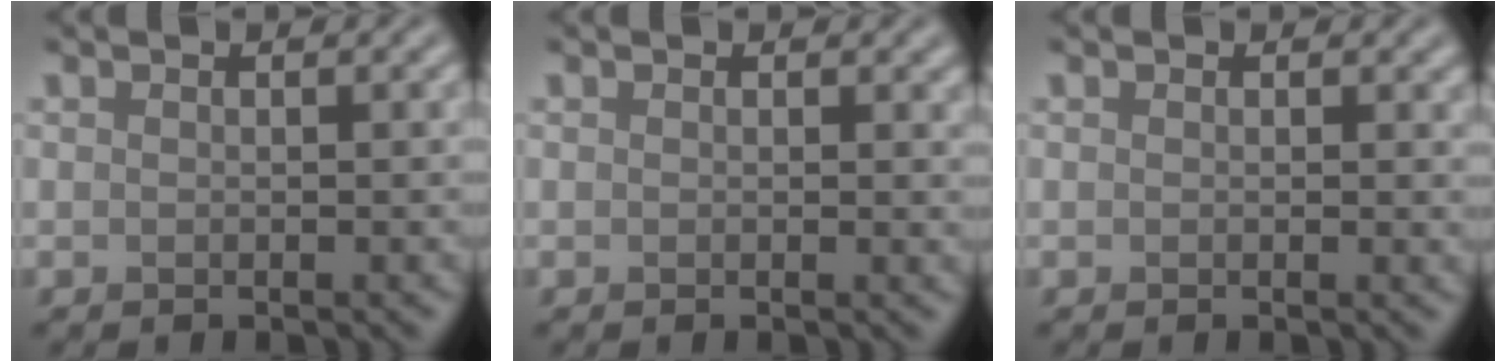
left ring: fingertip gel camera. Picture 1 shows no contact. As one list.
[{"total": 0.6, "force": [0.3, 0.3, 0.4], "torque": [-0.002, -0.003, 0.004]}, {"total": 0.6, "force": [0.3, 0.3, 0.4], "torque": [-0.003, -0.003, 0.003]}]